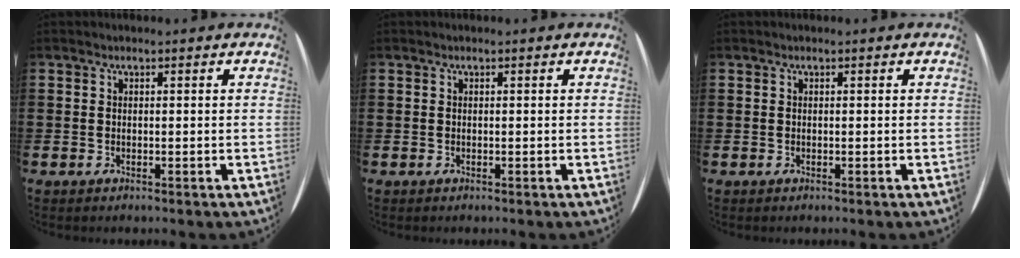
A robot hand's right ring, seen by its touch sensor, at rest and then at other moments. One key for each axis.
{"total": 0.0}
{"total": 0.0}